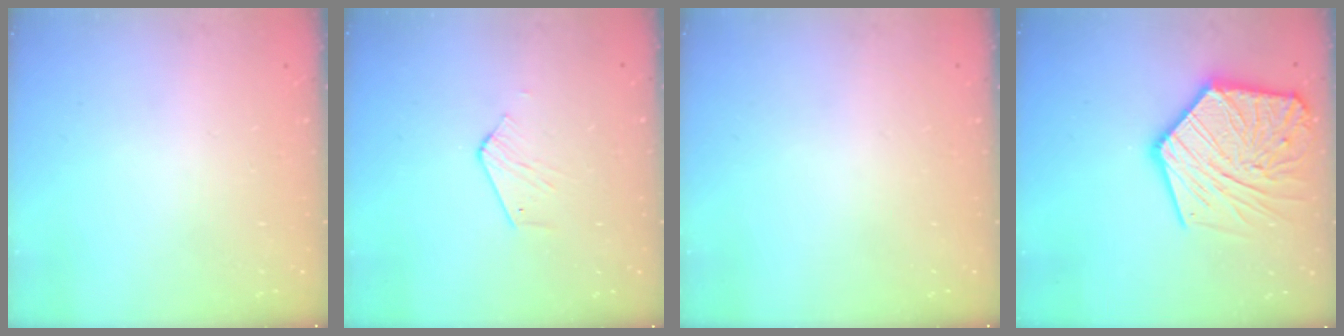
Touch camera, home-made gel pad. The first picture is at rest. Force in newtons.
{"total": 3.0, "press": 3.0, "slide": 0.1}
{"total": 0.0}
{"total": 22.6, "press": 22.5, "slide": 2.1}